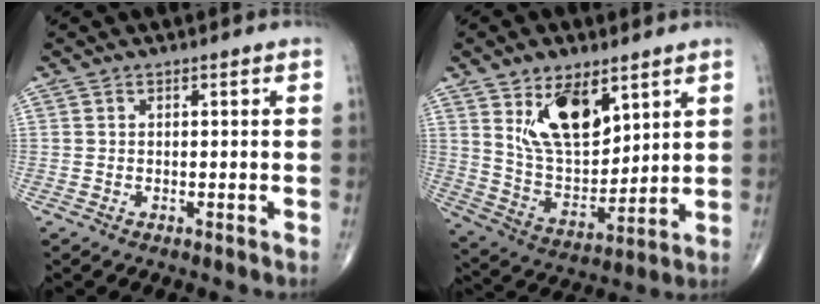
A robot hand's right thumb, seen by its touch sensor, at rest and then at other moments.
{"total": 14.6, "force": [7.3, 7.6, 10.1], "torque": [-0.144, -0.045, 0.150]}